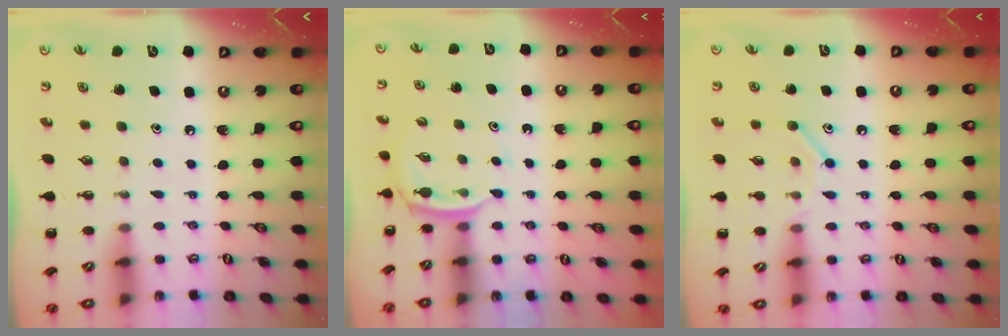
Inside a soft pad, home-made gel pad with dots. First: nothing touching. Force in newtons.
{"total": 3.6, "press": 3.4, "slide": 1.1}
{"total": 8.4, "press": 8.3, "slide": 1.4}